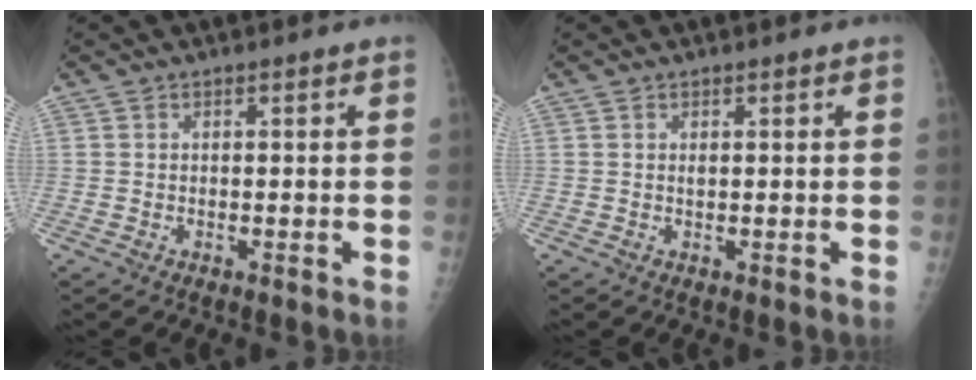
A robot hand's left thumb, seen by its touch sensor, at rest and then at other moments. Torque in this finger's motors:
{"motor_torque": [0.05, 0.11, 0.23, 0.20, 0.00]}